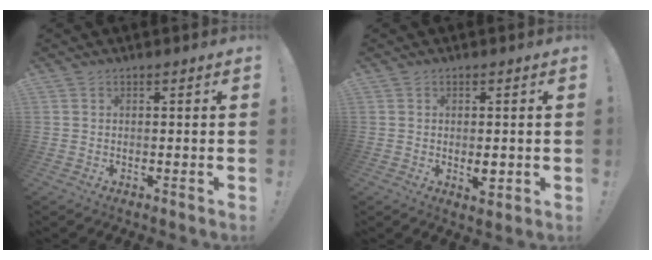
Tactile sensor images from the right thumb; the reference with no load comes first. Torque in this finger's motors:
{"motor_torque": [0.01, 0.12, 0.22, -0.29, 0.08]}